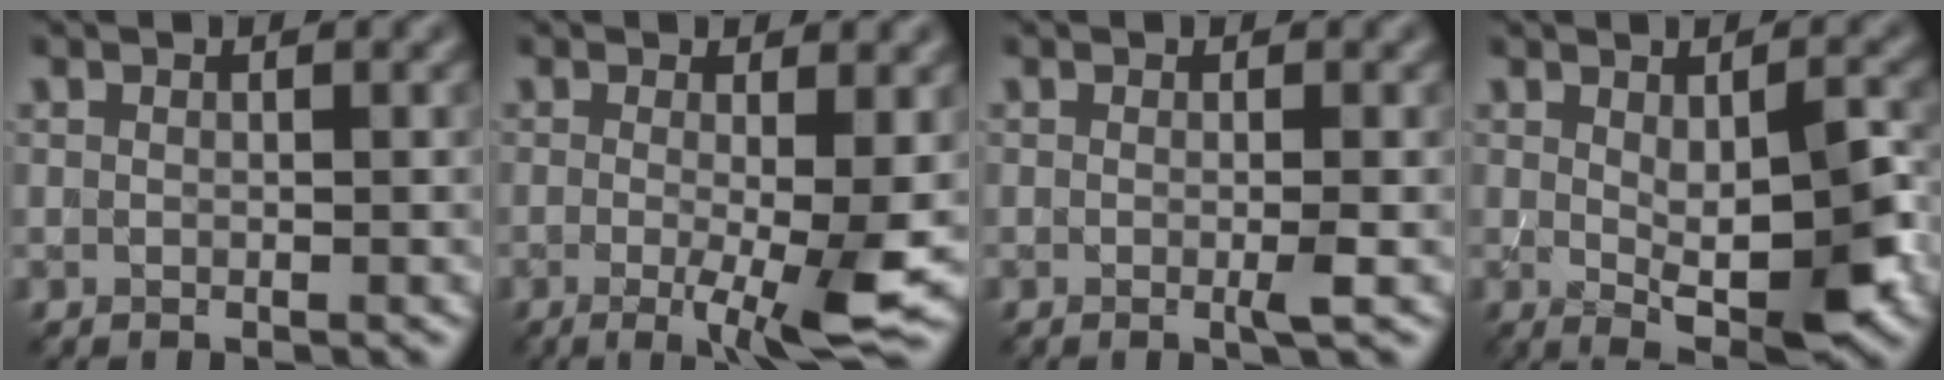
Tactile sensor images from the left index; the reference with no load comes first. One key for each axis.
{"total": 5.7, "fx": -1.0, "fy": 0.8, "fz": 5.6, "tx": -0.084, "ty": -0.016, "tz": -0.011}
{"total": 1.3, "fx": -0.2, "fy": 0.2, "fz": 1.2, "tx": -0.019, "ty": -0.006, "tz": -0.008}
{"total": 6.0, "fx": -0.4, "fy": 1.6, "fz": 5.7, "tx": -0.082, "ty": -0.006, "tz": -0.001}